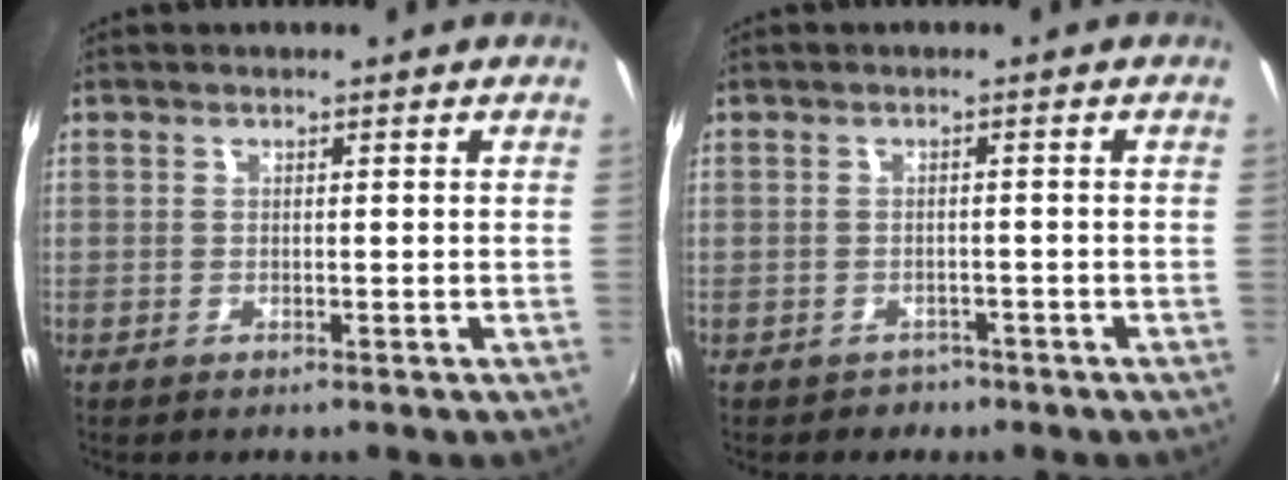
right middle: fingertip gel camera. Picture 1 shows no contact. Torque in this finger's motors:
{"motor_torque": [0.01, -0.12, -0.07, 0.00]}